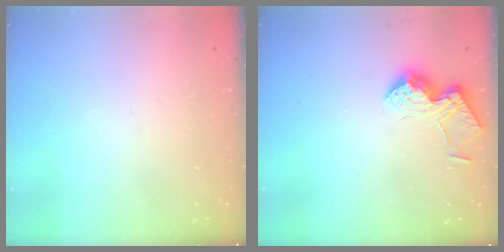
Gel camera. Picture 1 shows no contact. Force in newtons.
{"total": 12.5, "press": 12.5, "slide": 0.7}